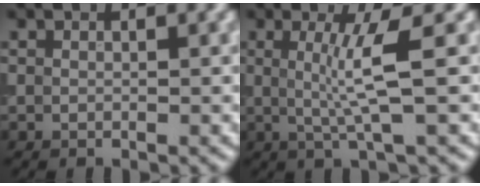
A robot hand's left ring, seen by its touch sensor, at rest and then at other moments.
{"total": 3.8, "force": [0.5, 0.4, 3.8], "torque": [-0.071, -0.004, 0.008]}